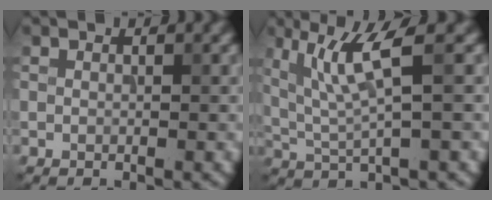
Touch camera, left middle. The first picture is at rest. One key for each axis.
{"total": 4.9, "fx": 1.7, "fy": 0.6, "fz": 4.6, "tx": -0.098, "ty": -0.003, "tz": 0.041}